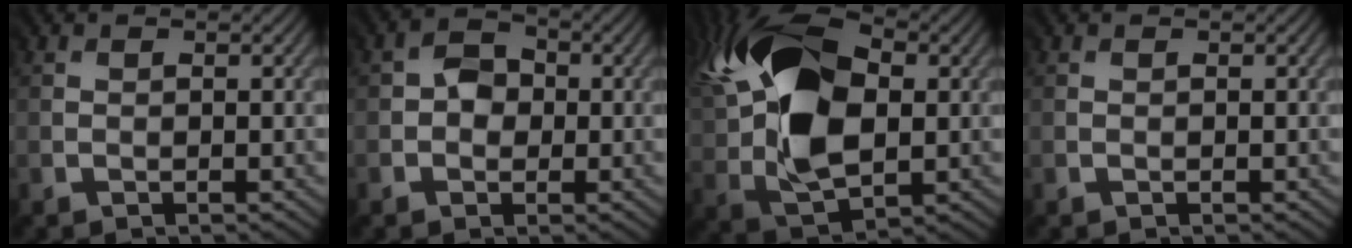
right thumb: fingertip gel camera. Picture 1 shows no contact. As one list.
[{"total": 3.1, "force": [-0.1, 2.7, 1.5], "torque": [-0.018, 0.005, -0.006]}, {"total": 14.7, "force": [3.3, 8.5, 11.5], "torque": [-0.239, 0.029, 0.043]}, {"total": 0.0}]